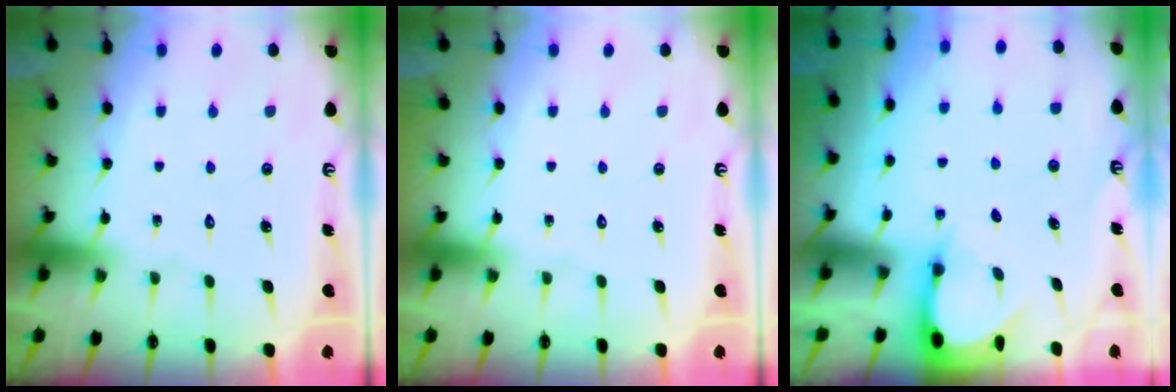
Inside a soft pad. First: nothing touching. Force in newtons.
{"total": 0.0}
{"total": 2.8, "press": 2.8, "slide": 0.2}